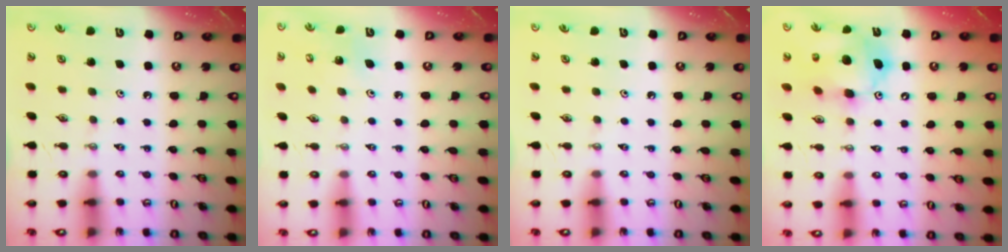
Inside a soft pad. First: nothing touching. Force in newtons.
{"total": 3.7, "press": 3.7, "slide": 0.4}
{"total": 0.0}
{"total": 13.2, "press": 12.9, "slide": 2.5}